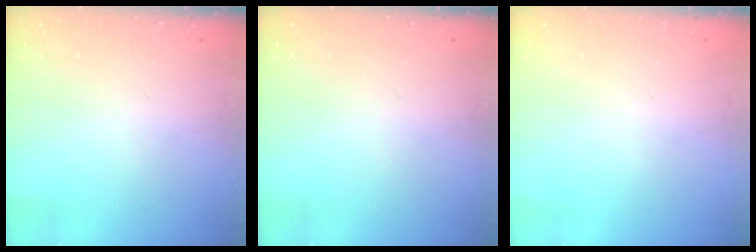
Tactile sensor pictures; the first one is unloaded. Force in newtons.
{"total": 0.0}
{"total": 0.0}